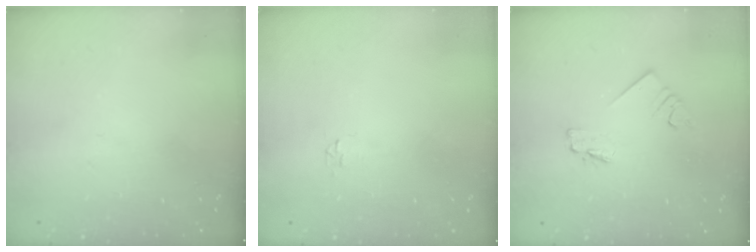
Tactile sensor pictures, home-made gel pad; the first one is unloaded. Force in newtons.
{"total": 1.9, "press": 1.9, "slide": 0.3}
{"total": 1.7, "press": 1.7, "slide": 0.1}